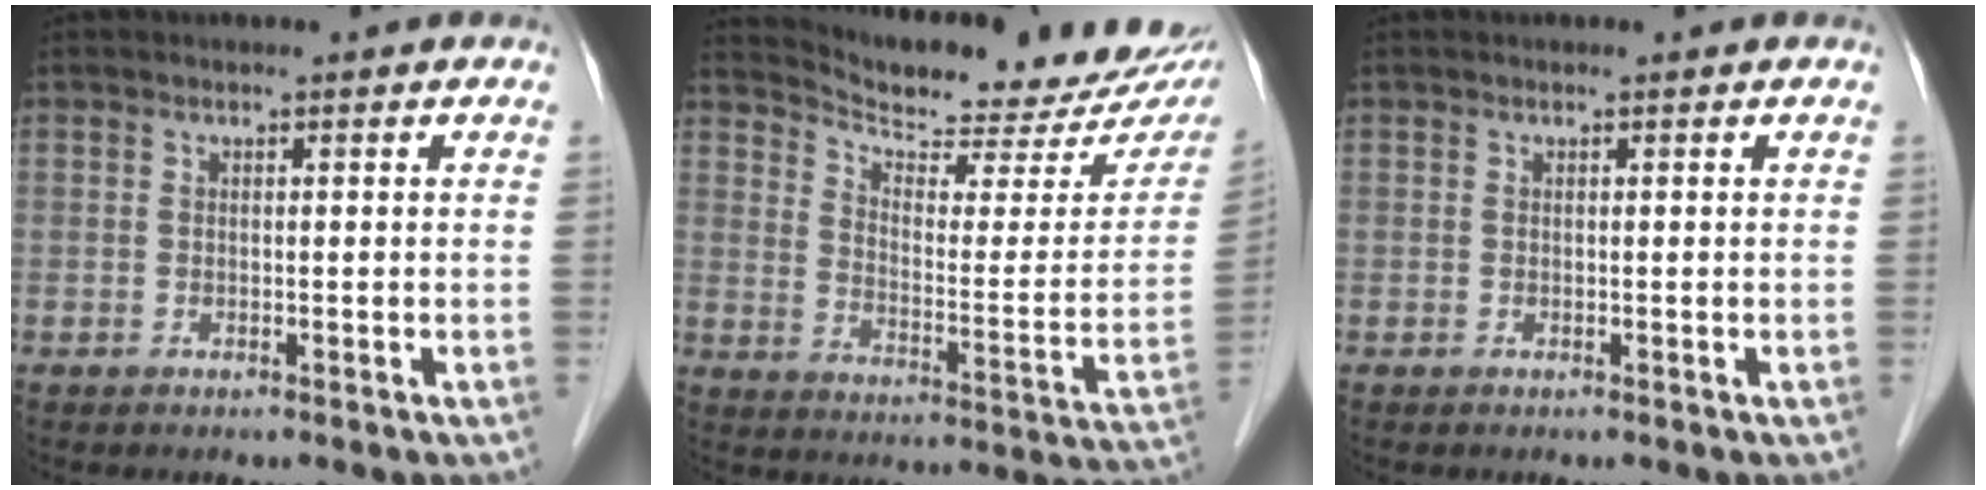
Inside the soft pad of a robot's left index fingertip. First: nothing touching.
{"total": 21.5, "force": [19.6, 4.2, 7.6], "torque": [-0.106, -0.058, 0.250]}
{"total": 0.0}